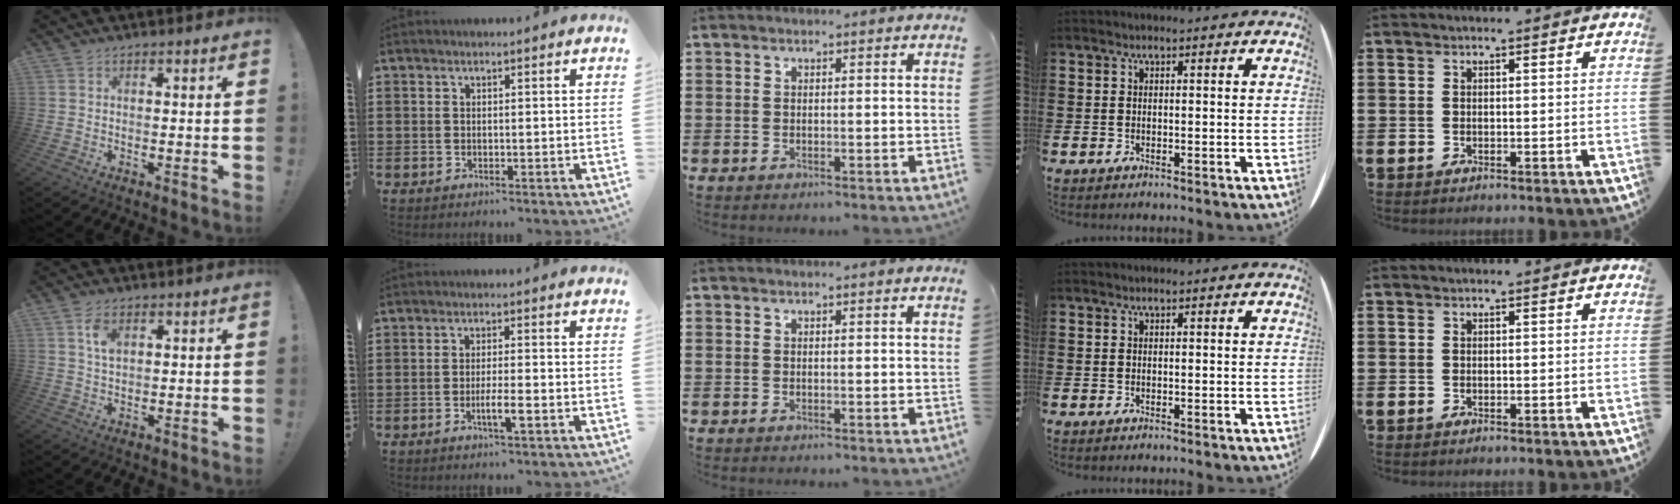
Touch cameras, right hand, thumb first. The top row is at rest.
{"thumb": {"total": 4.6, "force": [1.9, 2.4, 3.4], "torque": [-0.047, -0.005, 0.029]}, "index": {"total": 3.7, "force": [-1.6, 0.3, 3.3], "torque": [-0.056, -0.002, -0.028]}}